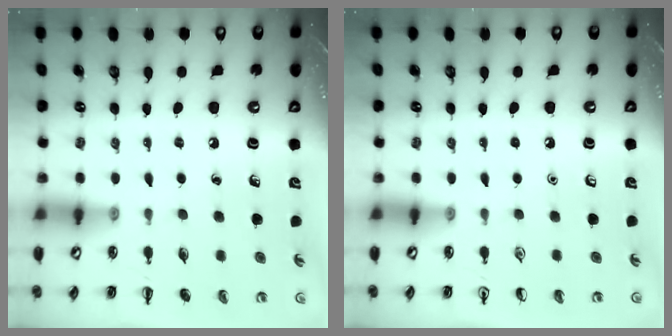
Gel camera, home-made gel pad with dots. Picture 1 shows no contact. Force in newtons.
{"total": 0.0}